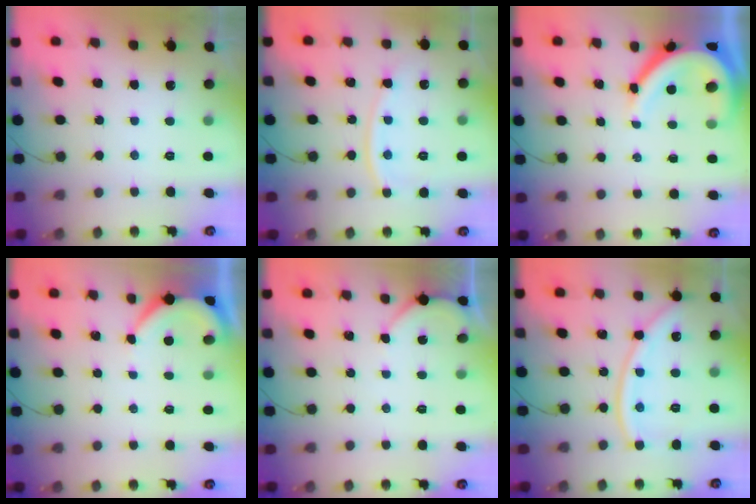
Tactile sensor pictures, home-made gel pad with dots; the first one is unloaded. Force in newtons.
{"total": 10.5, "press": 10.4, "slide": 1.3}
{"total": 10.9, "press": 10.9, "slide": 1.1}
{"total": 4.1, "press": 4.0, "slide": 0.5}
{"total": 2.7, "press": 2.6, "slide": 0.4}
{"total": 12.3, "press": 12.2, "slide": 1.6}